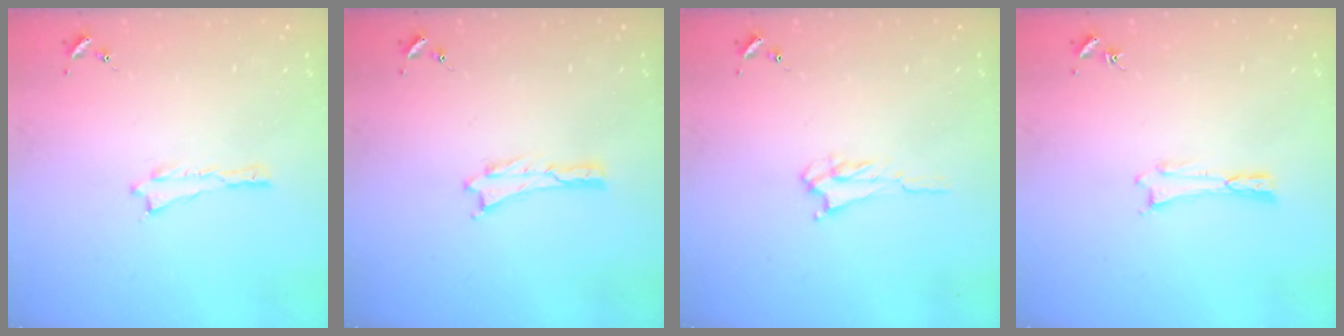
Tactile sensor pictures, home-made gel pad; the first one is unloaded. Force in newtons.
{"total": 0.0}
{"total": 2.5, "press": 2.5, "slide": 0.3}
{"total": 0.0}